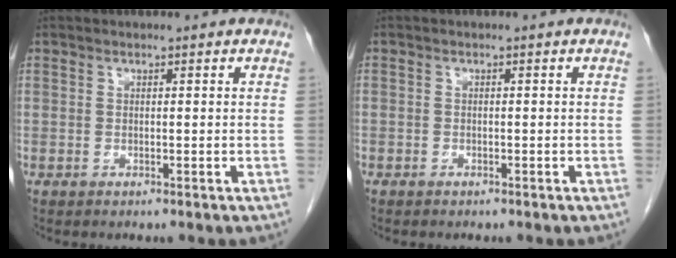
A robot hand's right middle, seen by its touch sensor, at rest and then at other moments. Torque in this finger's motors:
{"motor_torque": [0.99, -1.15, -0.34, -0.21]}